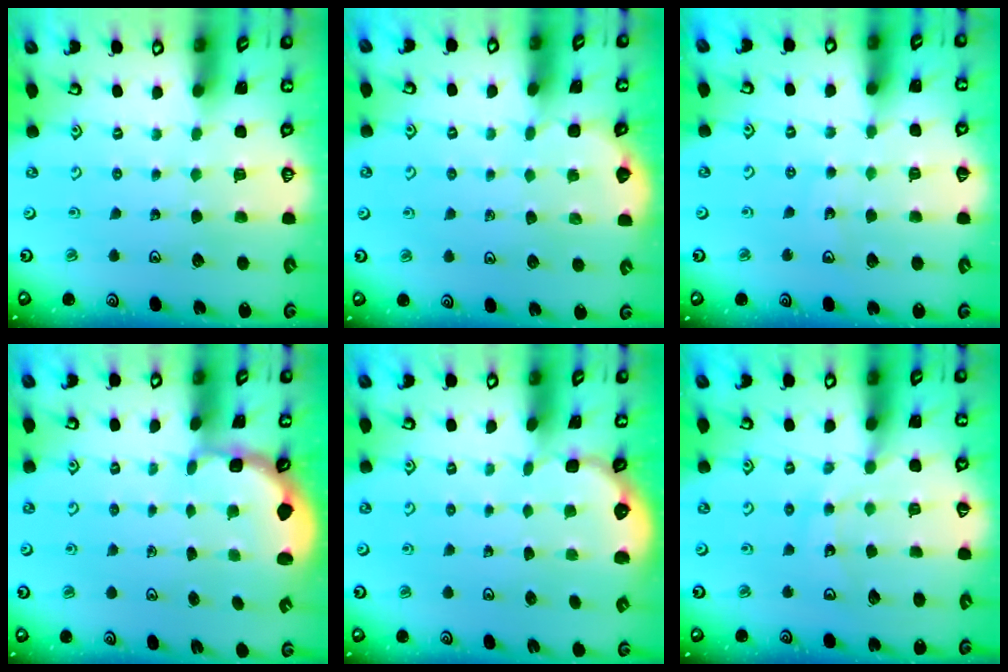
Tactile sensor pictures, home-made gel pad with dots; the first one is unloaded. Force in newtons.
{"total": 2.1, "press": 2.1, "slide": 0.2}
{"total": 5.6, "press": 5.1, "slide": 2.4}
{"total": 2.7, "press": 2.1, "slide": 1.7}
{"total": 1.8, "press": 1.0, "slide": 1.4}
{"total": 11.5, "press": 11.4, "slide": 1.3}